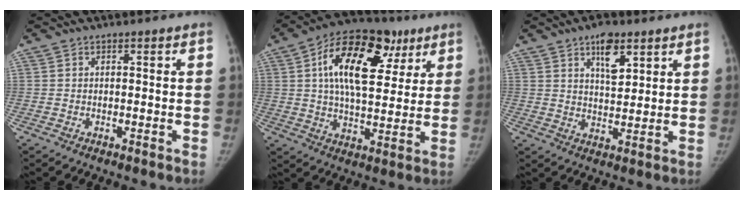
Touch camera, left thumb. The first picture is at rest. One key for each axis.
{"total": 20.6, "fx": 7.6, "fy": 11.1, "fz": 15.6, "tx": -0.216, "ty": 0.000, "tz": 0.115}
{"total": 7.4, "fx": 4.1, "fy": 3.4, "fz": 5.1, "tx": -0.062, "ty": -0.022, "tz": 0.064}